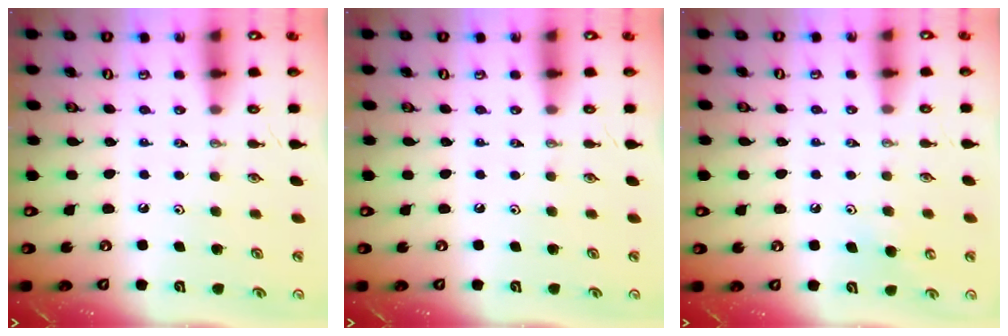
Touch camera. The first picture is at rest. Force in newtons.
{"total": 0.0}
{"total": 4.0, "press": 4.0, "slide": 0.1}